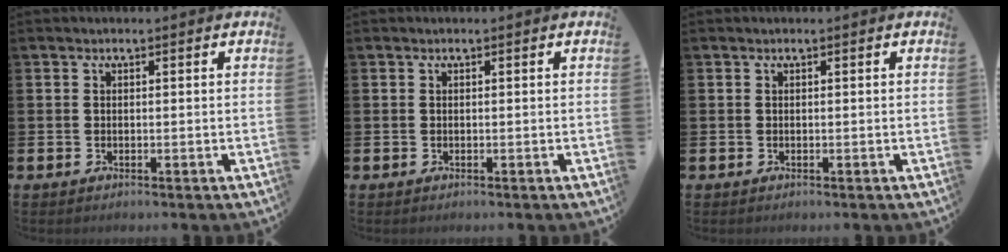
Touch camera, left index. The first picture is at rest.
{"total": 0.0}
{"total": 0.0}